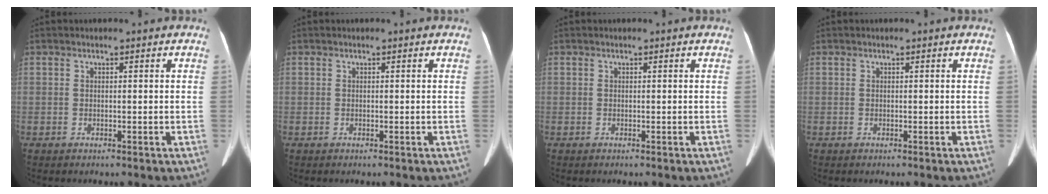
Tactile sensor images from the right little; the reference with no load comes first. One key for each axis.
{"total": 0.0}
{"total": 0.0}
{"total": 0.0}